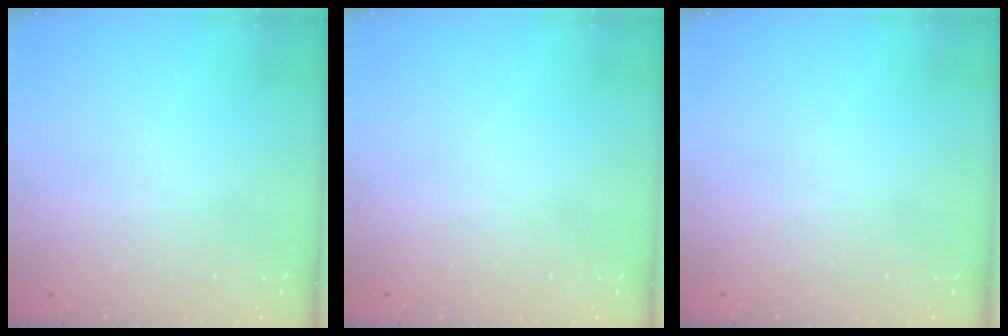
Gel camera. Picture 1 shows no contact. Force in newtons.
{"total": 0.0}
{"total": 0.0}